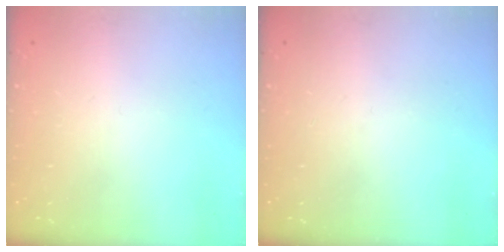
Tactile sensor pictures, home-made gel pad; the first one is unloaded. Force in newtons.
{"total": 0.0}